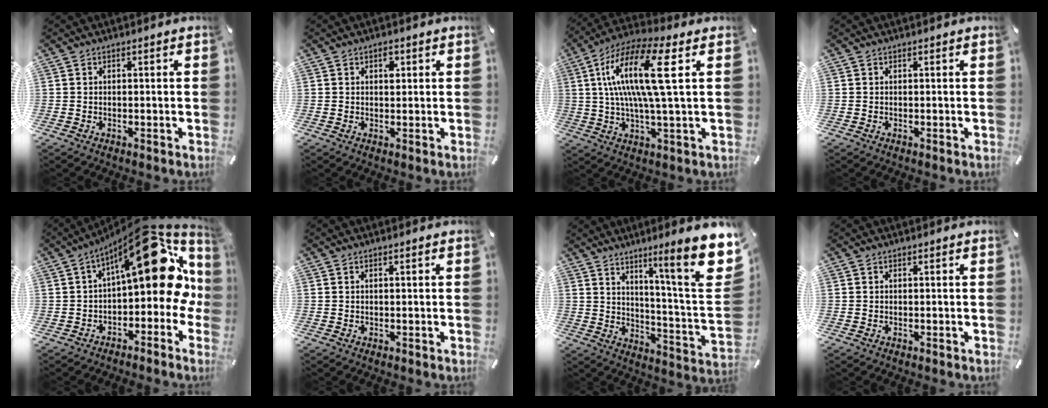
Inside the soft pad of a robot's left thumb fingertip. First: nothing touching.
{"total": 1.9, "force": [0.7, 1.2, 1.3], "torque": [-0.012, -0.002, 0.009]}
{"total": 16.6, "force": [3.9, 3.2, 15.8], "torque": [-0.331, -0.008, 0.051]}
{"total": 0.0}
{"total": 22.5, "force": [7.7, 10.5, 18.3], "torque": [-0.238, -0.061, 0.129]}
{"total": 0.7, "force": [0.0, 0.1, 0.6], "torque": [-0.013, 0.000, 0.000]}
{"total": 17.2, "force": [9.9, 1.8, 13.9], "torque": [-0.206, -0.082, 0.142]}
{"total": 0.0}